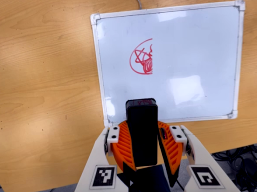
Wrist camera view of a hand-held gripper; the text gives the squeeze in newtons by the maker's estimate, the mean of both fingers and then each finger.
{"total": 10.6, "left": 10.1, "right": 11.2}